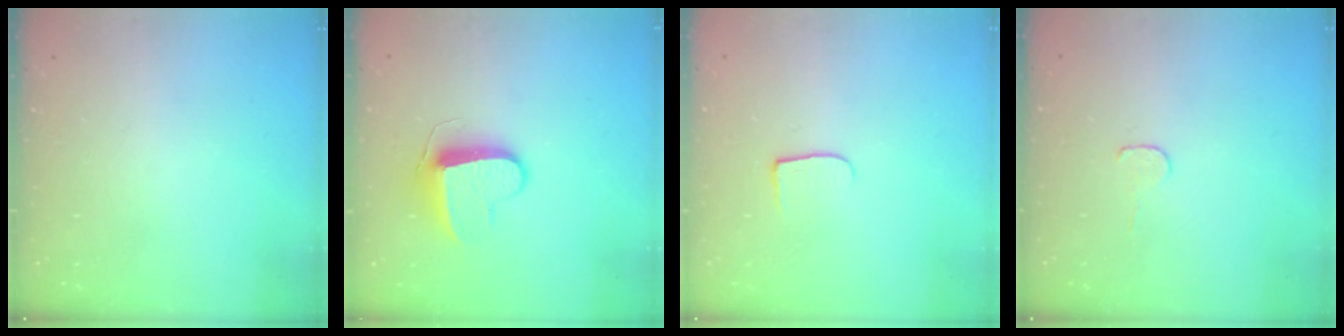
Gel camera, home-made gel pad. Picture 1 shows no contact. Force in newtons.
{"total": 9.4, "press": 9.4, "slide": 0.5}
{"total": 6.0, "press": 6.0, "slide": 0.6}
{"total": 3.5, "press": 3.5, "slide": 0.4}